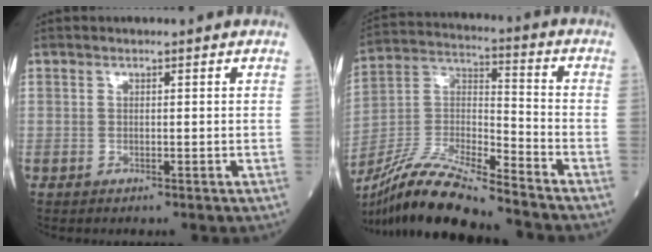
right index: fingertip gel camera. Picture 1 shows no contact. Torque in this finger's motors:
{"motor_torque": [0.98, -1.16, 0.18, 0.08]}